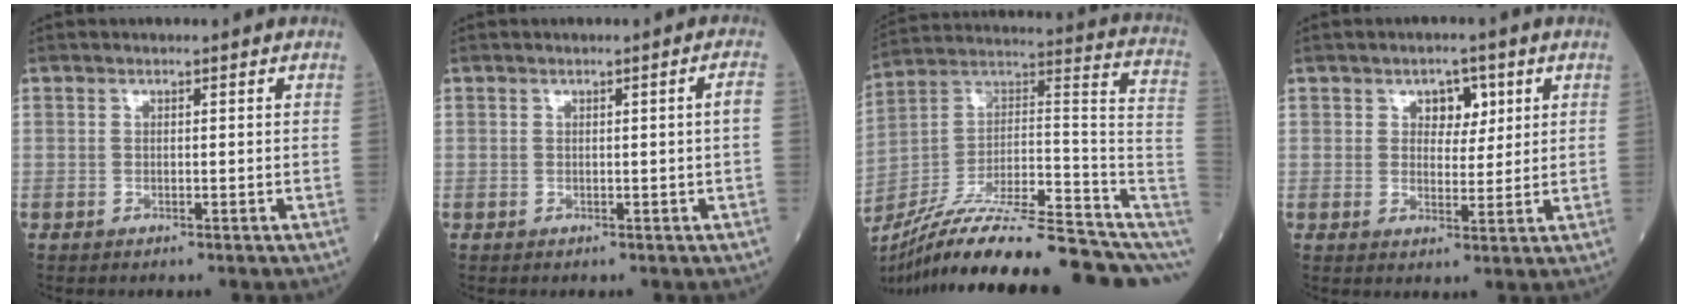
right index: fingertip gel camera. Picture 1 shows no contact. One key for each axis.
{"total": 1.5, "fx": -0.1, "fy": -0.4, "fz": 1.5, "tx": -0.024, "ty": -0.001, "tz": 0.001}
{"total": 27.1, "fx": -21.0, "fy": 3.2, "fz": 16.8, "tx": -0.194, "ty": 0.023, "tz": -0.332}
{"total": 4.1, "fx": 1.8, "fy": 2.7, "fz": 2.6, "tx": -0.029, "ty": 0.006, "tz": 0.026}